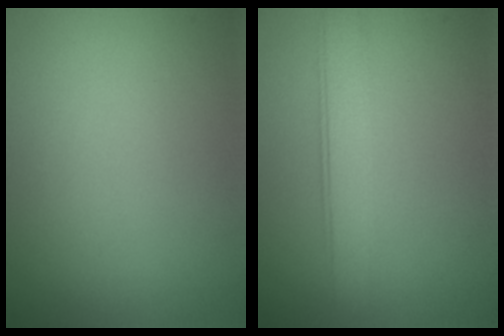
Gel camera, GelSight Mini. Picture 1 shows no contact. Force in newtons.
{"total": 3.6, "press": 3.6, "slide": 0.1}